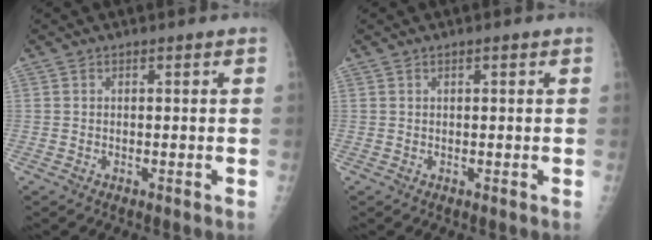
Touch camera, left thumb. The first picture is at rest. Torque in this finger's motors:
{"motor_torque": [-0.24, -0.05, -0.11, -0.11, 0.02]}